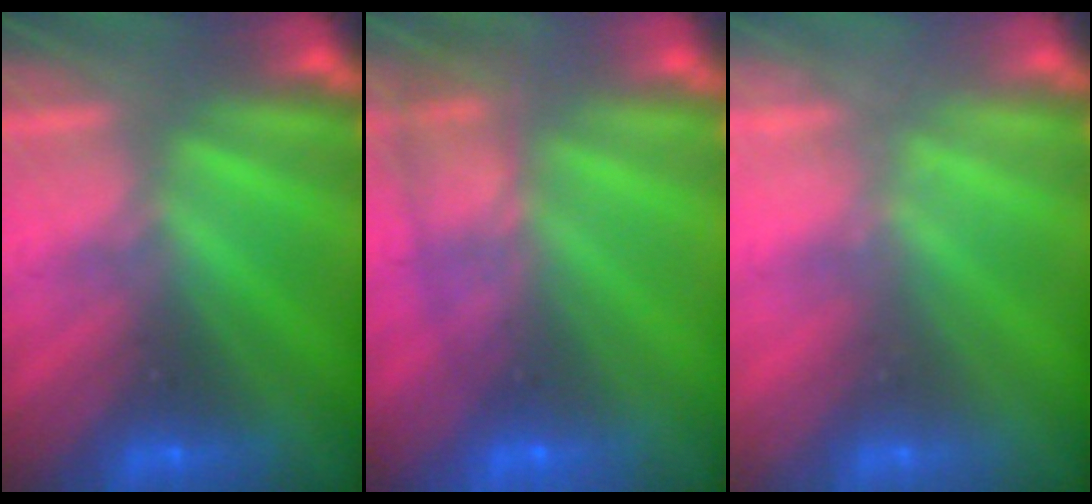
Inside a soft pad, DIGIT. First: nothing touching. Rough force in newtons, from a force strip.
{"total": 7.5}
{"total": 2.1}